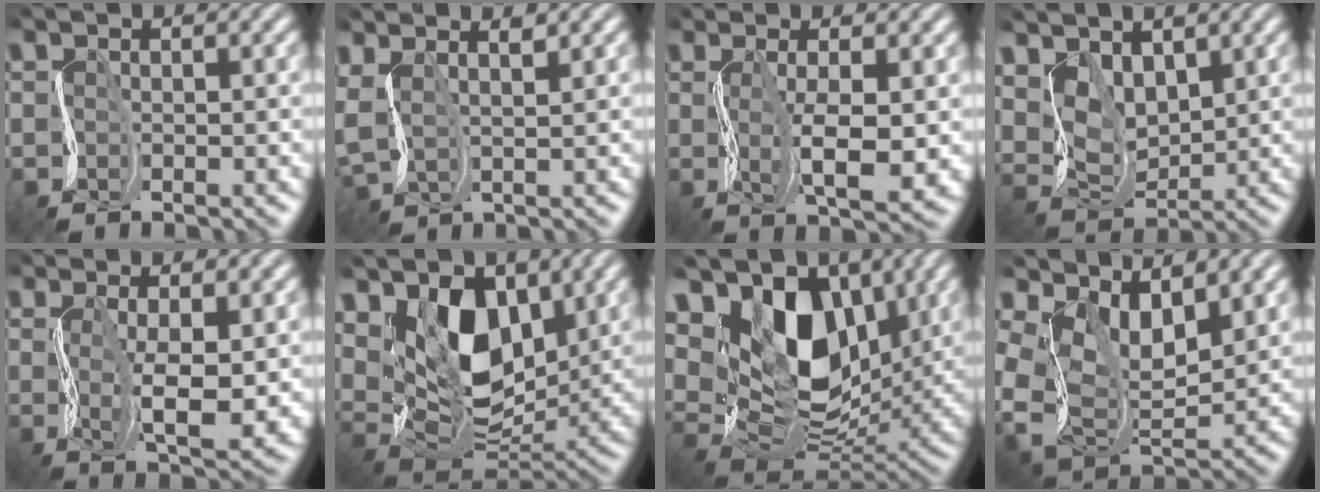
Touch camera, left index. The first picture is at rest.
{"total": 4.5, "force": [3.0, 2.3, 2.5], "torque": [-0.078, 0.027, 0.057]}
{"total": 5.0, "force": [0.2, 1.3, 4.8], "torque": [-0.088, -0.002, 0.008]}
{"total": 4.8, "force": [3.3, 2.9, 2.0], "torque": [-0.057, -0.003, 0.068]}
{"total": 5.7, "force": [0.6, 1.7, 5.4], "torque": [-0.099, -0.006, 0.018]}
{"total": 10.0, "force": [4.3, 6.3, 6.5], "torque": [-0.125, -0.008, 0.075]}
{"total": 13.3, "force": [6.5, 8.2, 8.2], "torque": [-0.159, 0.013, 0.113]}
{"total": 8.1, "force": [3.2, 5.1, 5.5], "torque": [-0.113, -0.014, 0.063]}